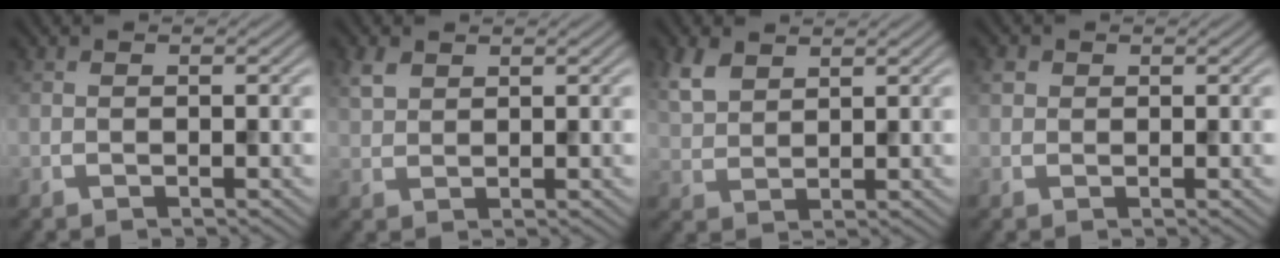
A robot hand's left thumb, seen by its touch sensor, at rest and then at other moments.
{"total": 2.3, "force": [1.4, 1.4, 1.2], "torque": [-0.032, 0.003, 0.031]}
{"total": 4.3, "force": [2.7, 2.4, 2.5], "torque": [-0.067, 0.004, 0.061]}
{"total": 1.2, "force": [0.4, 1.1, 0.3], "torque": [-0.008, 0.002, 0.007]}